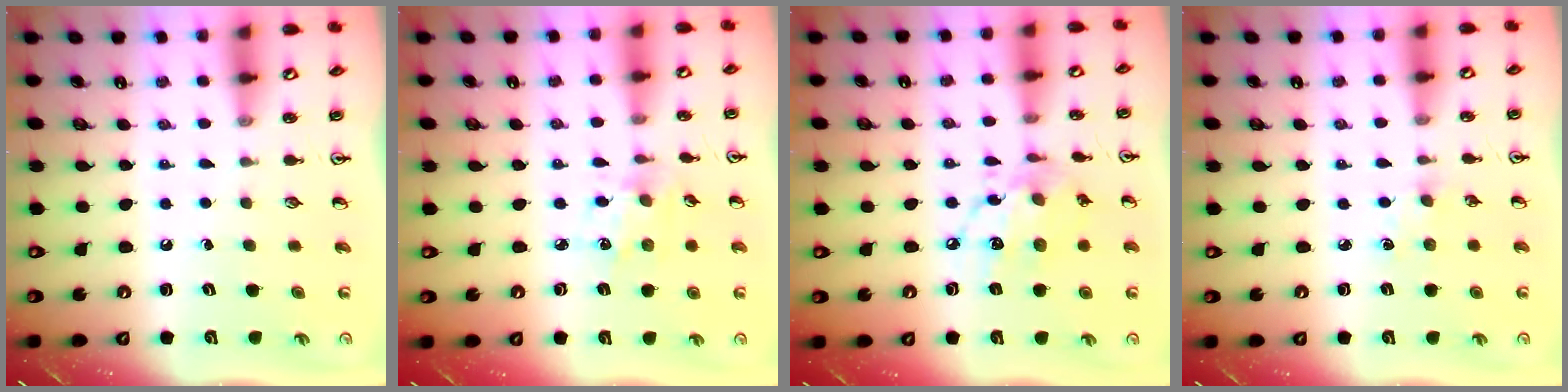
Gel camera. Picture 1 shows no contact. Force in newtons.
{"total": 2.9, "press": 2.9, "slide": 0.7}
{"total": 13.0, "press": 13.0, "slide": 1.0}
{"total": 2.9, "press": 2.8, "slide": 0.4}